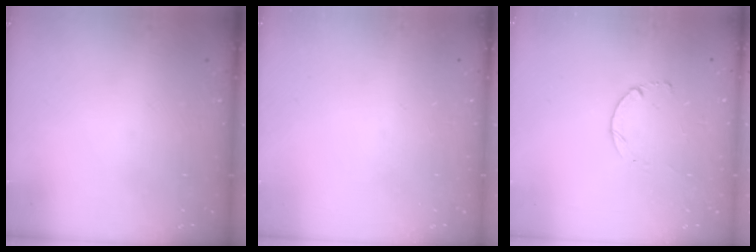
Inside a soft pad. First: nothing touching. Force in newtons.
{"total": 0.0}
{"total": 0.0}